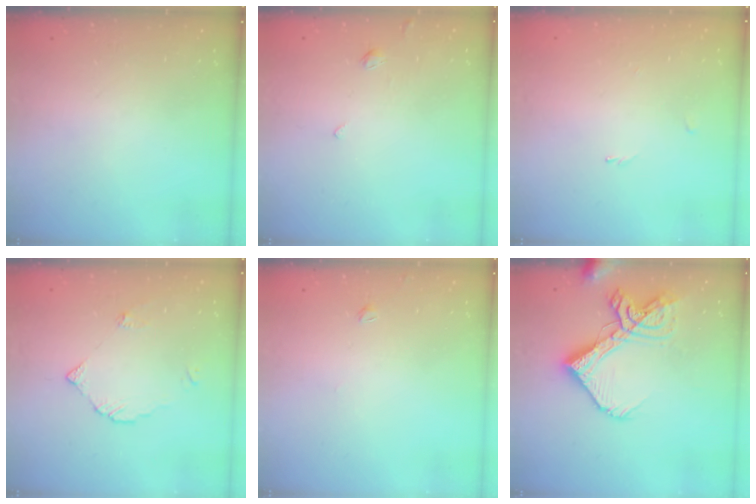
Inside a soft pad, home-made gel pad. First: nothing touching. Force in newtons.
{"total": 0.8, "press": 0.7, "slide": 0.4}
{"total": 0.0}
{"total": 3.5, "press": 3.5, "slide": 0.3}
{"total": 1.4, "press": 1.3, "slide": 0.4}
{"total": 16.2, "press": 16.1, "slide": 1.7}